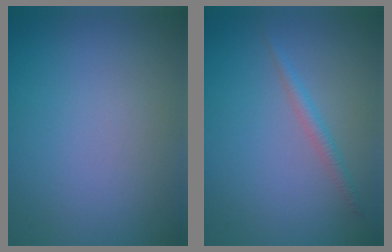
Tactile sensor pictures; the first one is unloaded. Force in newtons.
{"total": 1.4, "press": 1.4, "slide": 0.0}